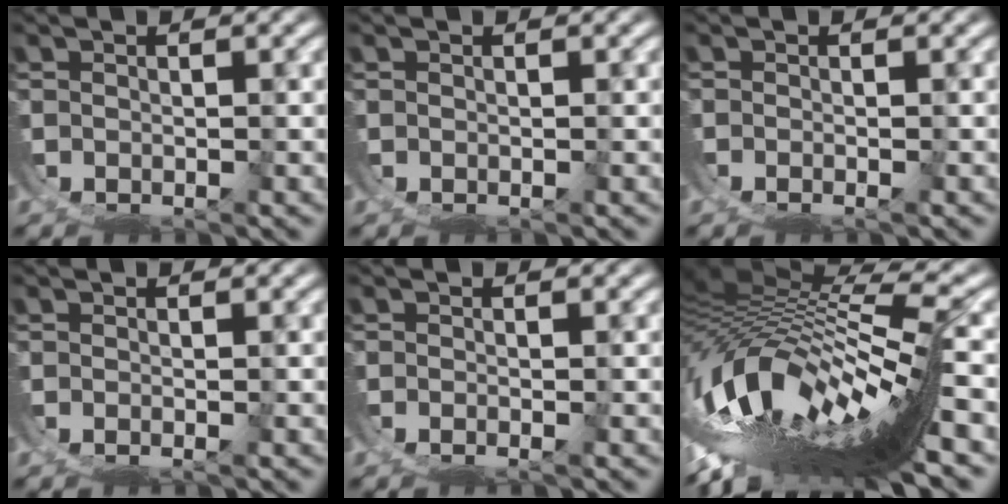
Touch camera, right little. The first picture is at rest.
{"total": 0.0}
{"total": 2.1, "force": [-1.4, 1.1, 1.1], "torque": [-0.015, -0.008, -0.020]}
{"total": 1.8, "force": [-1.1, 1.0, 1.0], "torque": [-0.014, -0.006, -0.017]}
{"total": 2.4, "force": [-1.6, 1.2, 1.2], "torque": [-0.018, -0.010, -0.024]}
{"total": 20.3, "force": [-2.2, 9.3, 17.9], "torque": [-0.321, -0.024, -0.011]}